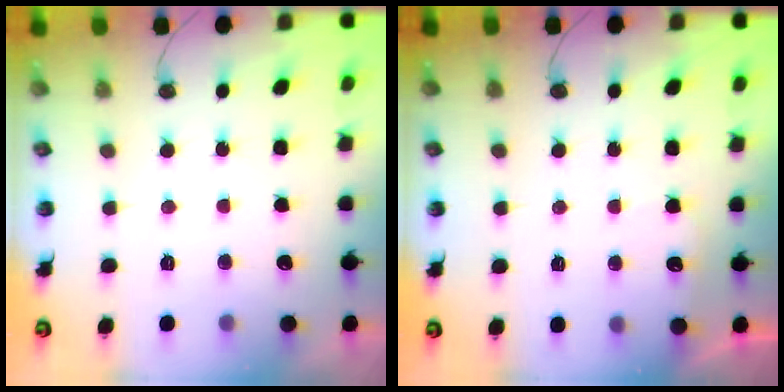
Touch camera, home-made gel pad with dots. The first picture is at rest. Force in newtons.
{"total": 3.0, "press": 3.0, "slide": 0.4}